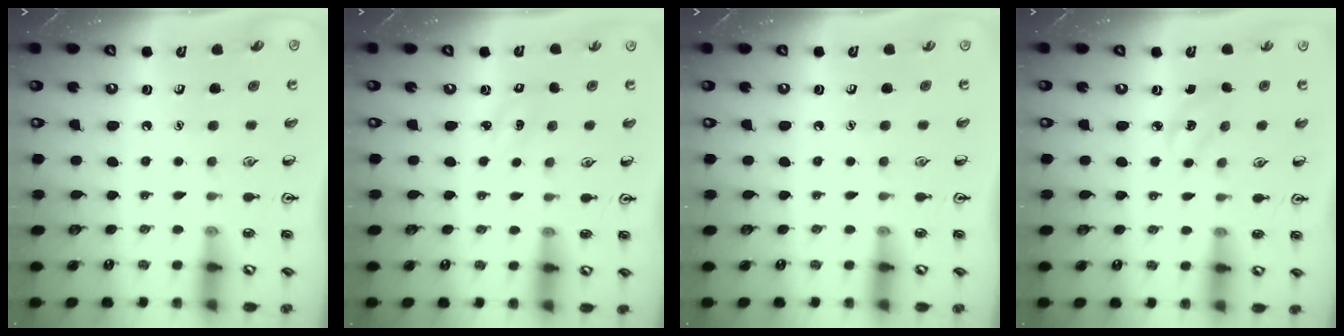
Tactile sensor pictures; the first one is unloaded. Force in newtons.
{"total": 1.3, "press": 1.2, "slide": 0.4}
{"total": 0.0}
{"total": 2.4, "press": 2.2, "slide": 0.9}